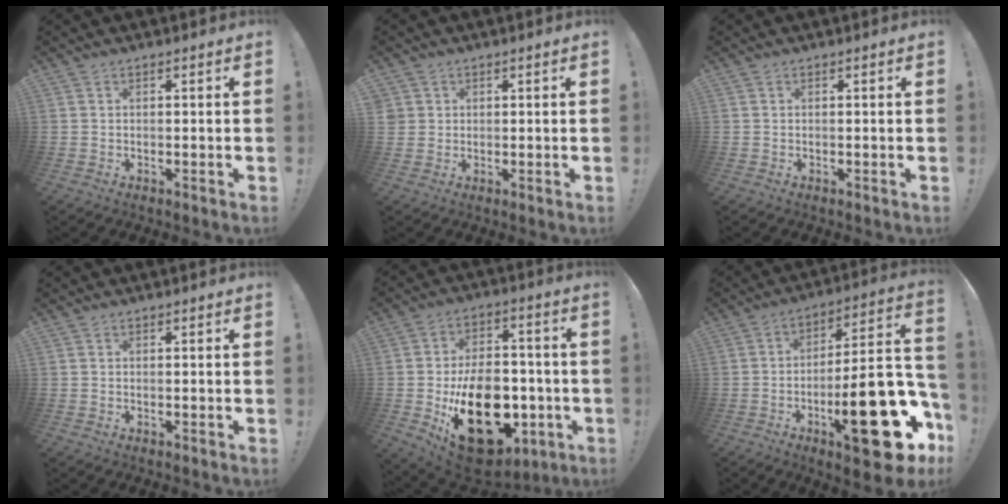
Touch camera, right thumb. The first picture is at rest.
{"total": 2.3, "force": [0.9, 2.1, 0.2], "torque": [-0.005, -0.001, 0.019]}
{"total": 0.0}
{"total": 0.0}
{"total": 25.4, "force": [-6.6, 17.5, 17.2], "torque": [-0.257, 0.036, -0.073]}
{"total": 27.6, "force": [-11.0, 8.2, 23.9], "torque": [-0.332, 0.055, -0.166]}